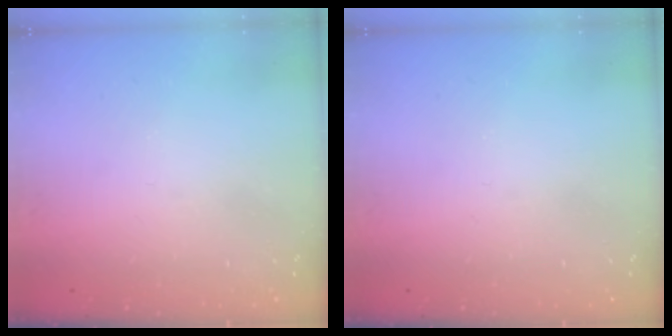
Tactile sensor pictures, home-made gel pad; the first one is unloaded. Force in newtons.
{"total": 0.0}